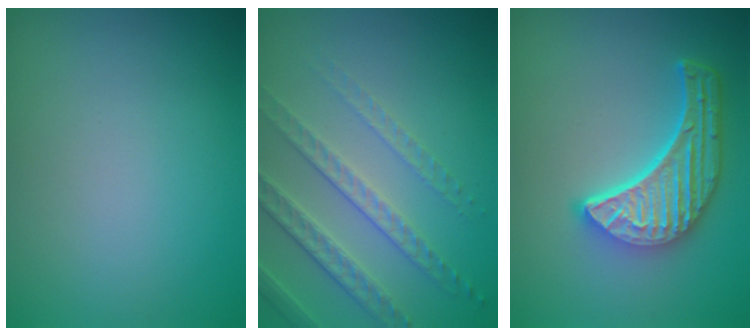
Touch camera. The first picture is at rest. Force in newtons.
{"total": 4.8, "press": 3.4, "slide": 3.4}
{"total": 6.0, "press": 4.6, "slide": 3.9}